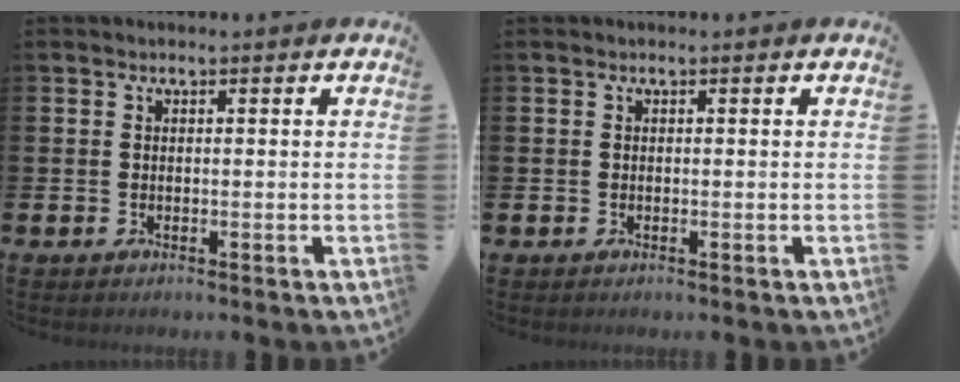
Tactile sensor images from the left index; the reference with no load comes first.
{"total": 0.0}